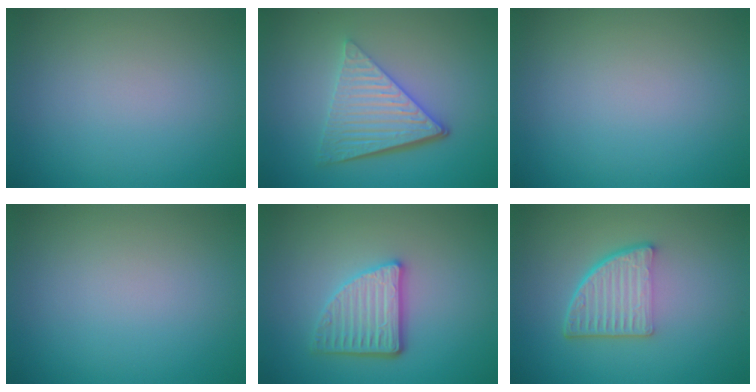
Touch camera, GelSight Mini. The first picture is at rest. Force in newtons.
{"total": 6.0, "press": 4.2, "slide": 4.3}
{"total": 0.0}
{"total": 0.0}
{"total": 3.9, "press": 3.3, "slide": 2.1}
{"total": 5.0, "press": 3.4, "slide": 3.6}